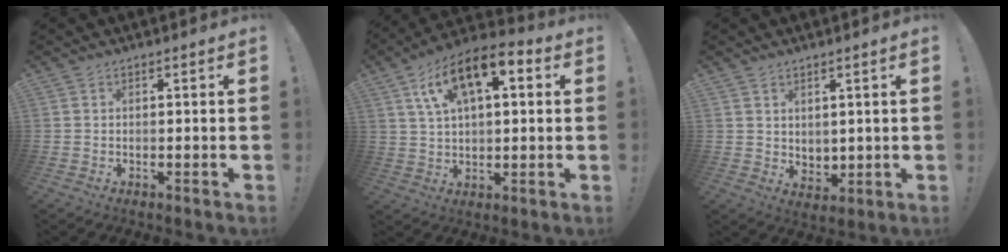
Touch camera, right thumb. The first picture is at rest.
{"total": 14.4, "force": [6.4, 7.3, 10.7], "torque": [-0.181, -0.013, 0.114]}
{"total": 3.9, "force": [2.8, 2.6, 0.9], "torque": [-0.002, -0.025, 0.051]}